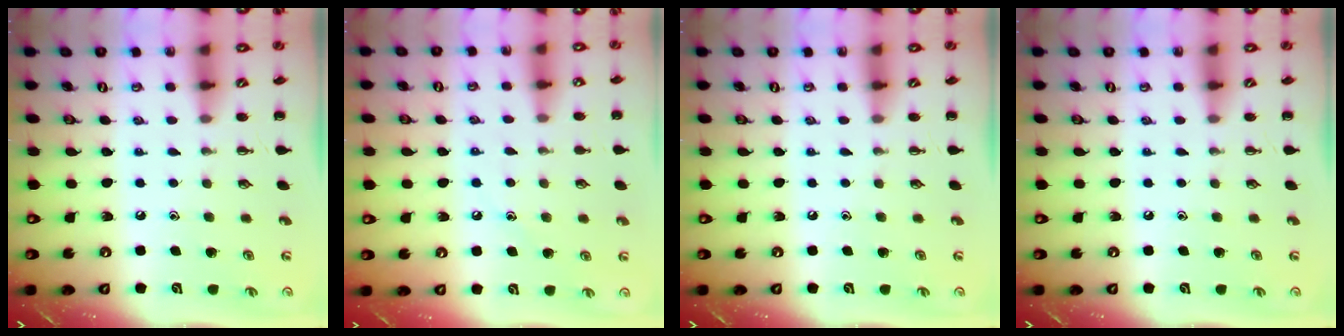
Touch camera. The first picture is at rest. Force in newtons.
{"total": 6.4, "press": 6.3, "slide": 1.4}
{"total": 0.0}
{"total": 0.0}